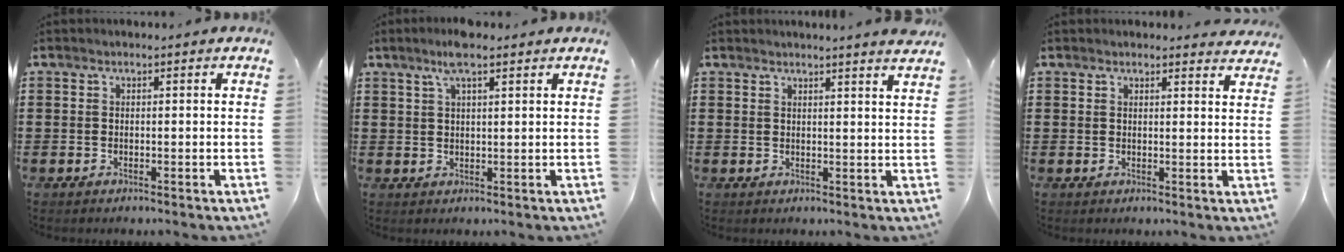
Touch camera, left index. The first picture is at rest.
{"total": 4.5, "force": [2.9, 0.9, 3.3], "torque": [-0.070, 0.006, 0.050]}
{"total": 2.4, "force": [2.3, -0.6, 0.5], "torque": [-0.008, -0.010, 0.041]}
{"total": 2.2, "force": [2.2, 0.2, 0.3], "torque": [-0.003, -0.005, 0.039]}